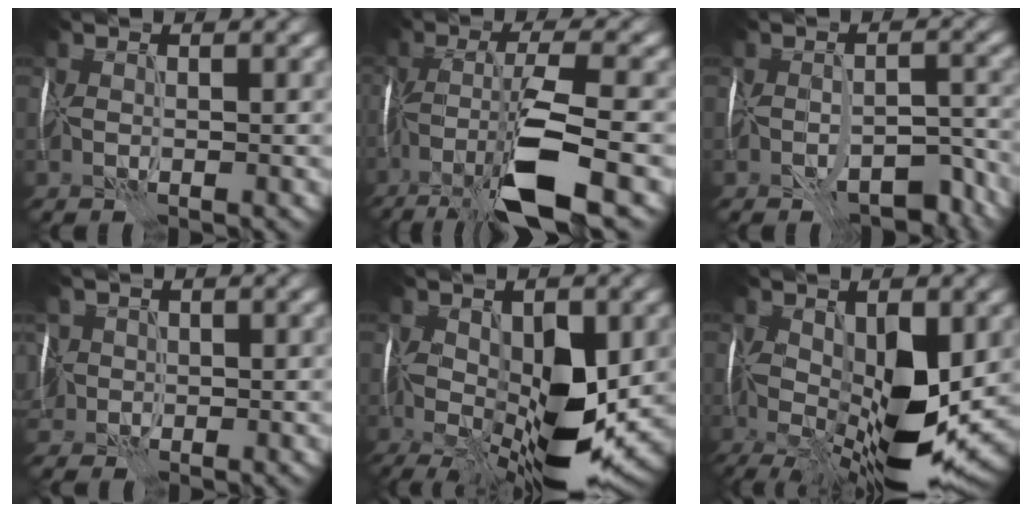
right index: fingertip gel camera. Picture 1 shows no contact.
{"total": 9.7, "force": [-4.7, 1.9, 8.2], "torque": [-0.151, 0.005, -0.090]}
{"total": 5.6, "force": [-3.9, 2.4, 3.2], "torque": [-0.035, 0.004, -0.052]}
{"total": 4.7, "force": [-0.5, 3.8, 2.7], "torque": [-0.066, 0.012, -0.011]}
{"total": 11.9, "force": [-1.2, 5.5, 10.5], "torque": [-0.192, -0.016, -0.015]}
{"total": 12.5, "force": [-1.2, 5.5, 11.2], "torque": [-0.212, -0.021, -0.017]}